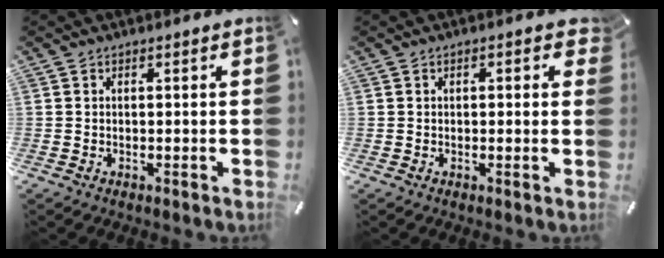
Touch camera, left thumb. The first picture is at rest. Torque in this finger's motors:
{"motor_torque": [0.91, 0.37, 0.05, -0.05, 0.08]}